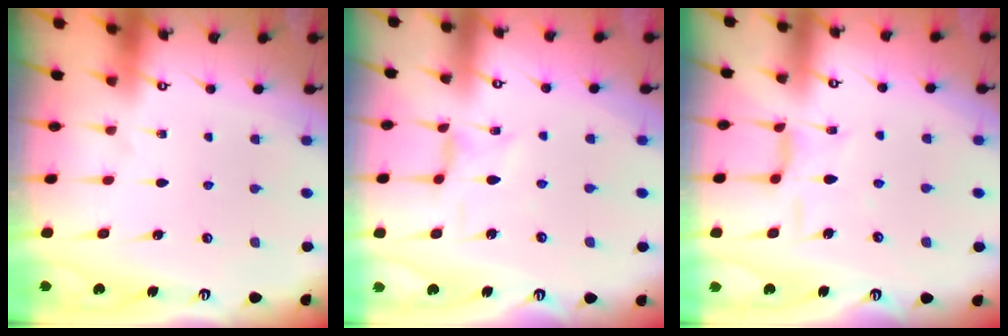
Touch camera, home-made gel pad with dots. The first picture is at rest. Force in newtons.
{"total": 1.1, "press": 1.0, "slide": 0.3}
{"total": 6.7, "press": 6.7, "slide": 0.5}